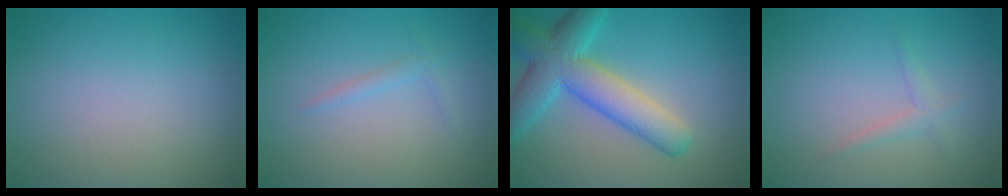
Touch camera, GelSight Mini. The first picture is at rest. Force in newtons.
{"total": 0.9, "press": 0.9, "slide": 0.1}
{"total": 7.3, "press": 7.3, "slide": 0.3}
{"total": 1.3, "press": 1.3, "slide": 0.1}